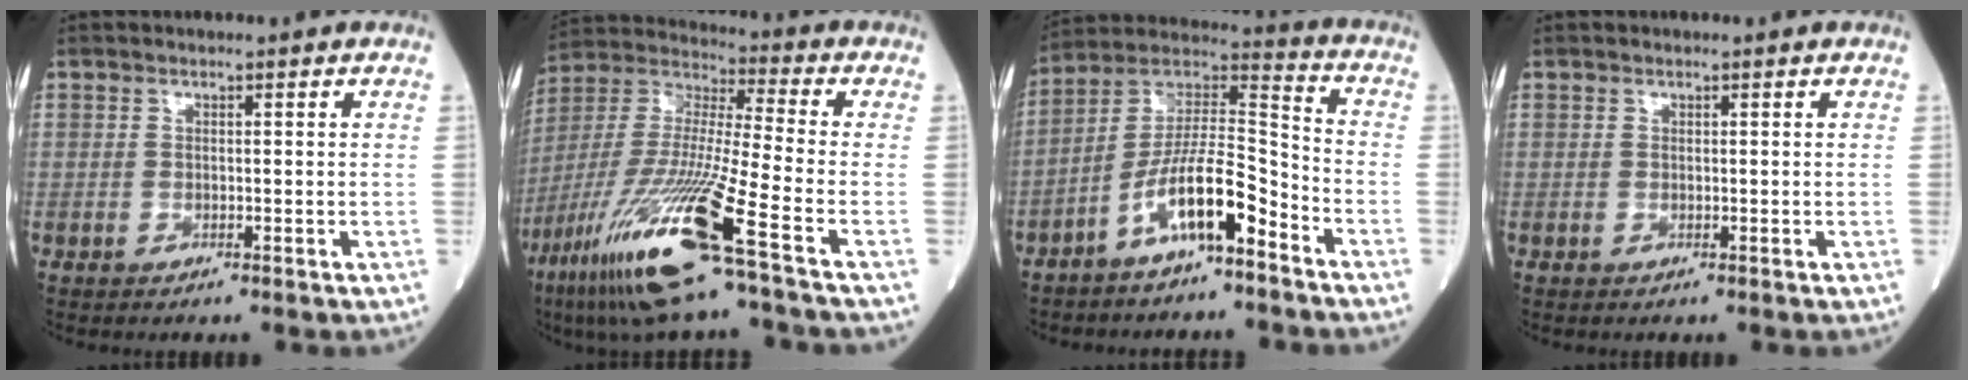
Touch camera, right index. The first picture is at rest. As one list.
[{"total": 20.5, "force": [-11.2, -0.5, 17.1], "torque": [-0.387, -0.062, -0.218]}, {"total": 12.2, "force": [-6.7, 2.3, 9.9], "torque": [-0.186, 0.015, -0.124]}, {"total": 0.0}]